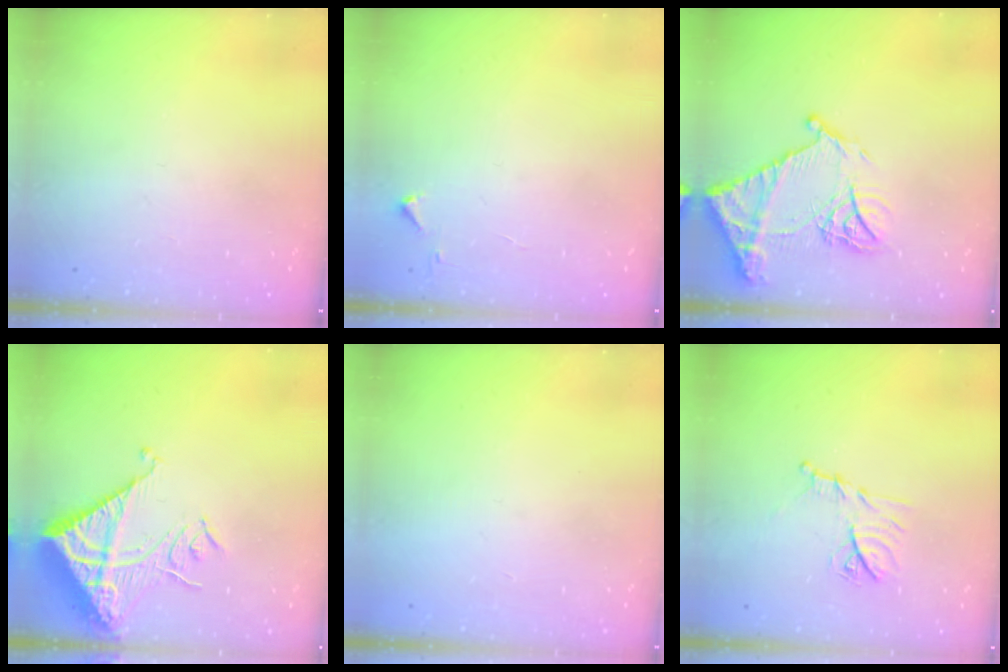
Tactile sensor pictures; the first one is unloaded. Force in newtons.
{"total": 2.8, "press": 2.8, "slide": 0.4}
{"total": 17.2, "press": 17.1, "slide": 1.7}
{"total": 14.3, "press": 14.2, "slide": 1.6}
{"total": 1.5, "press": 1.5, "slide": 0.1}
{"total": 11.2, "press": 11.2, "slide": 0.5}